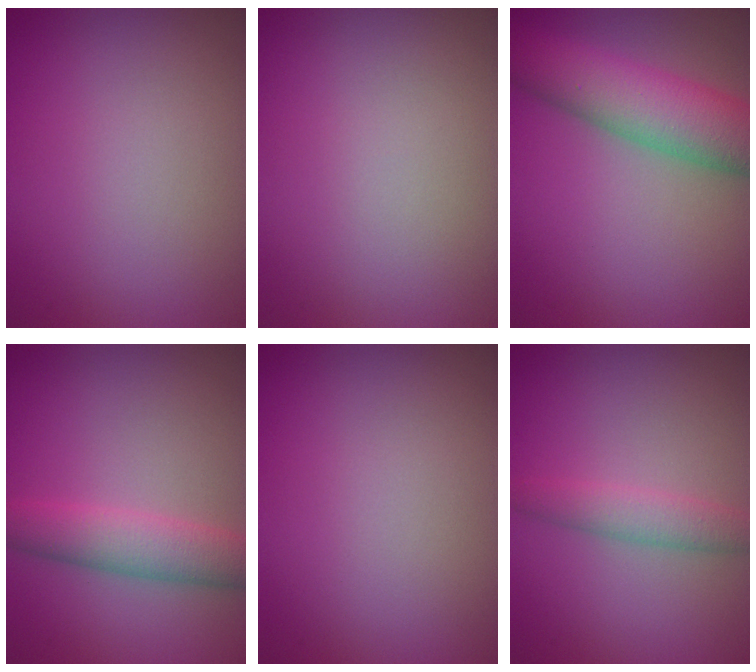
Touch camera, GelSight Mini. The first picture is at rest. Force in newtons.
{"total": 0.0}
{"total": 7.6, "press": 7.6, "slide": 0.3}
{"total": 3.9, "press": 3.9, "slide": 0.1}
{"total": 0.0}
{"total": 2.3, "press": 2.3, "slide": 0.1}